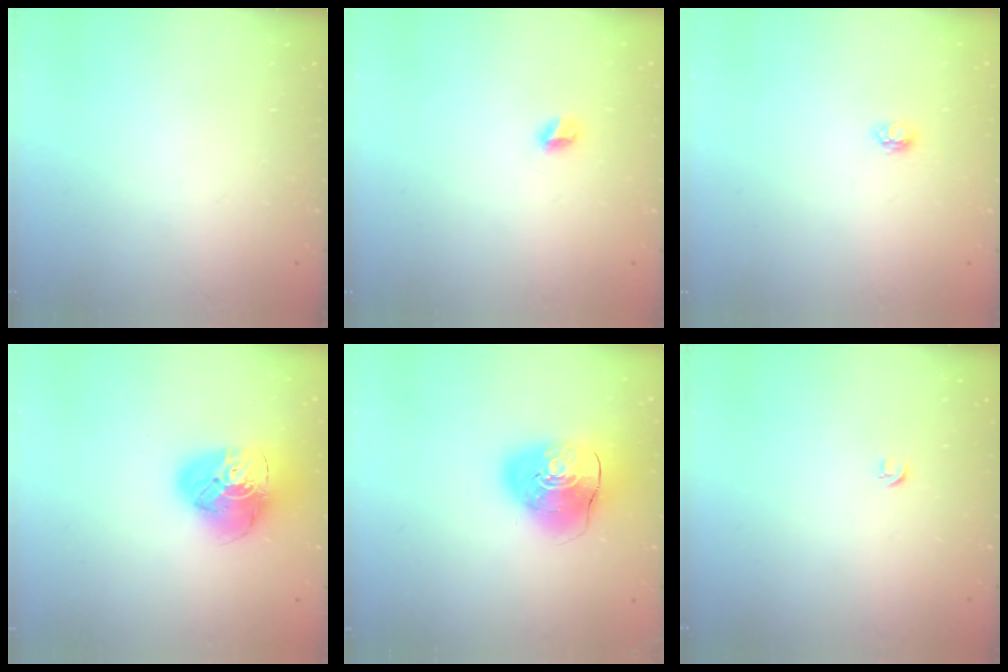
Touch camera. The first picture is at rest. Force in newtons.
{"total": 5.0, "press": 5.0, "slide": 0.4}
{"total": 3.8, "press": 3.8, "slide": 0.5}
{"total": 17.2, "press": 17.0, "slide": 1.9}
{"total": 12.5, "press": 12.3, "slide": 2.1}
{"total": 3.4, "press": 3.3, "slide": 0.6}